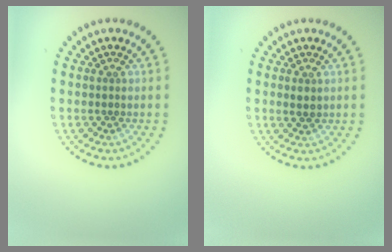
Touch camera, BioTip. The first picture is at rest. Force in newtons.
{"total": 1.0, "press": 1.0, "slide": 0.2}